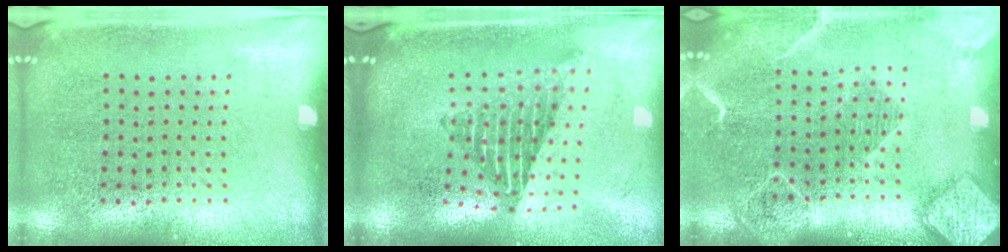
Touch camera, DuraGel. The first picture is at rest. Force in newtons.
{"total": 2.1, "press": 1.5, "slide": 1.5}
{"total": 2.0, "press": 1.8, "slide": 0.8}